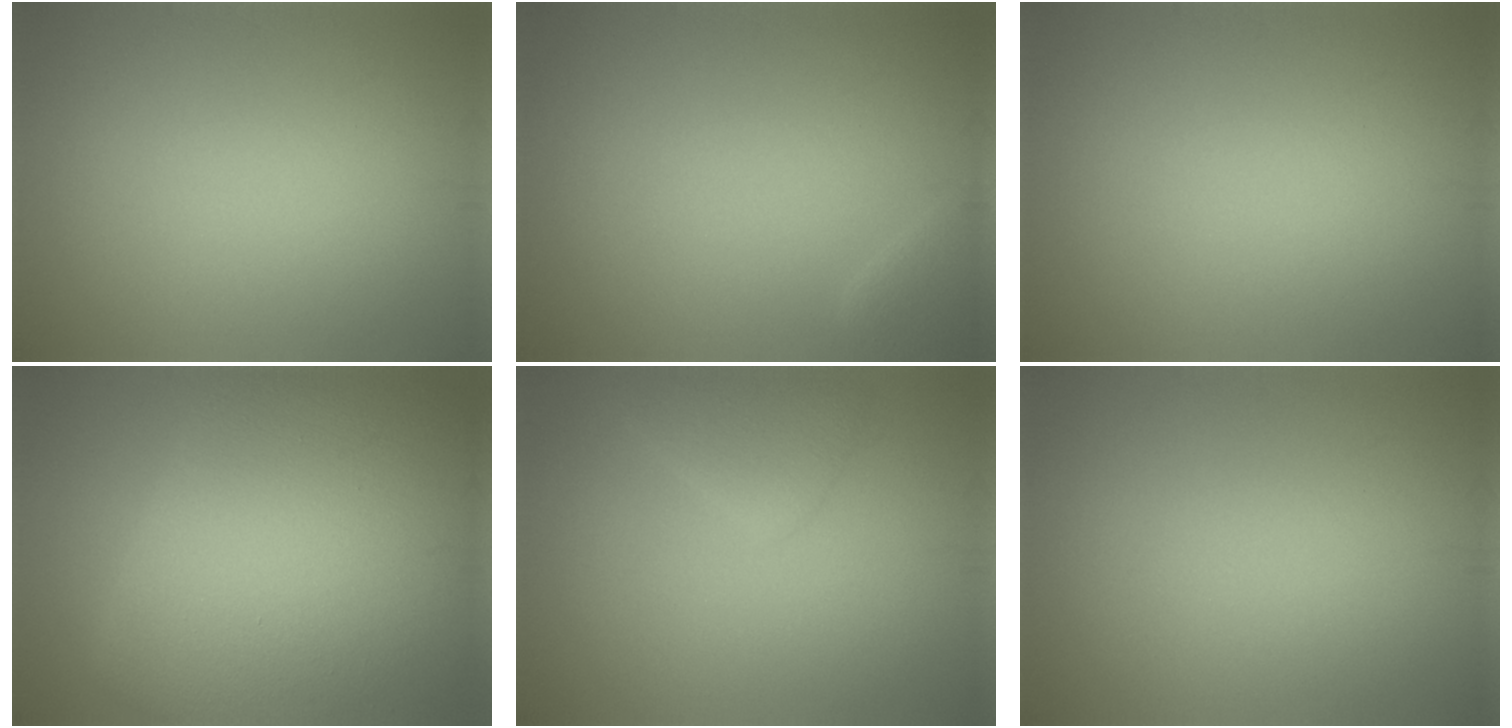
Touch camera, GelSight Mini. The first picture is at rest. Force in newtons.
{"total": 1.6, "press": 1.6, "slide": 0.1}
{"total": 0.0}
{"total": 17.0, "press": 17.0, "slide": 0.3}
{"total": 2.2, "press": 2.2, "slide": 0.1}
{"total": 0.0}